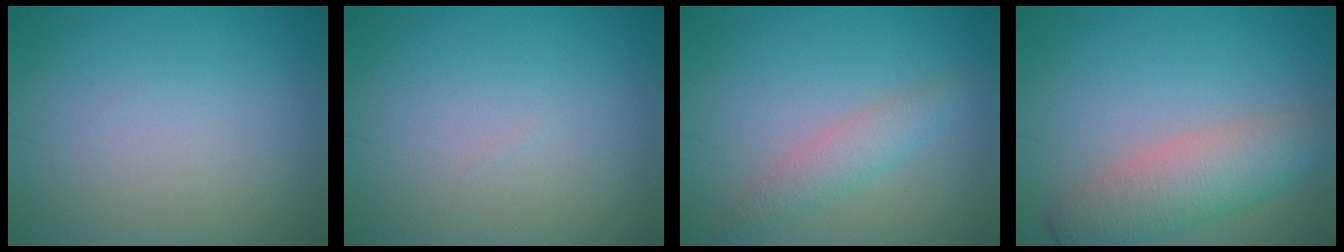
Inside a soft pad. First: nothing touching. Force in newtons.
{"total": 0.0}
{"total": 2.3, "press": 2.3, "slide": 0.0}
{"total": 5.2, "press": 5.2, "slide": 0.2}